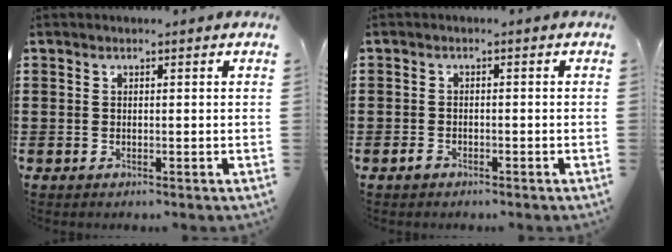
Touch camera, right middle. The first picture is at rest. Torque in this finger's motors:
{"motor_torque": [0.95, -0.15, 0.11, 0.00]}